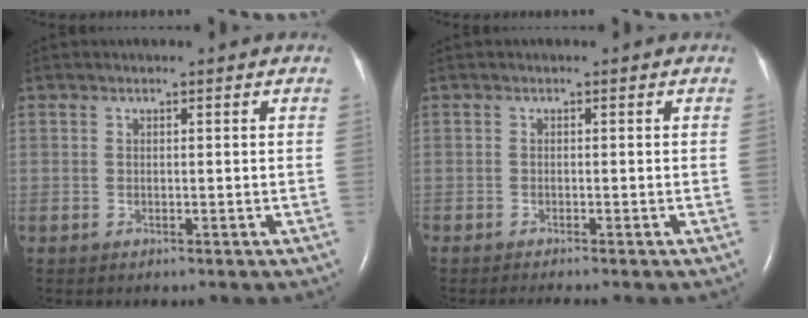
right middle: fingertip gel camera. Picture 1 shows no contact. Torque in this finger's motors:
{"motor_torque": [0.85, -0.77, 0.14, 0.06]}